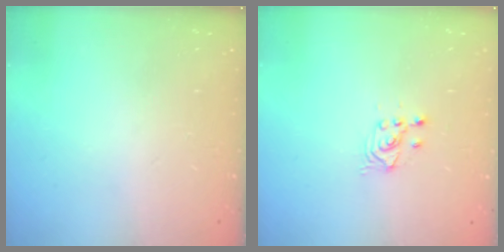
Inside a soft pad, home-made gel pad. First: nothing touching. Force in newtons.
{"total": 2.6, "press": 2.6, "slide": 0.1}